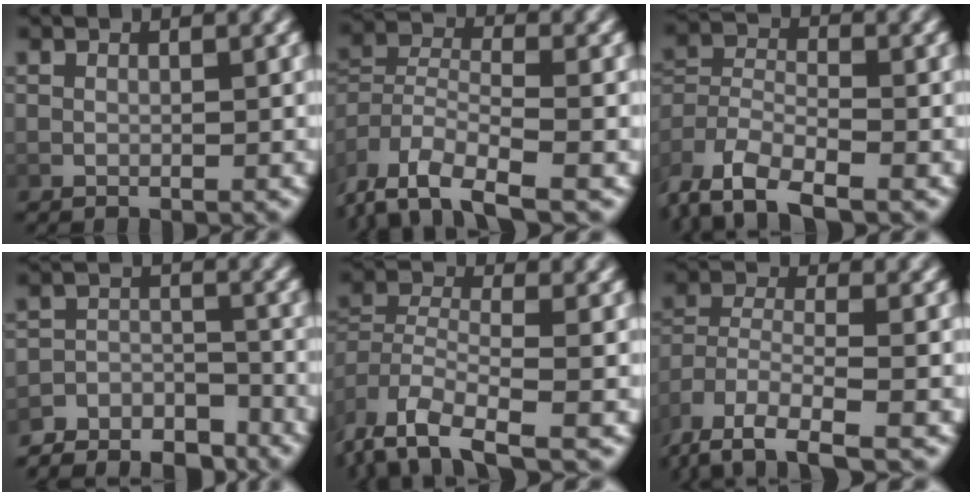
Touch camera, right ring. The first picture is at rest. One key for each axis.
{"total": 6.9, "fx": -2.6, "fy": 4.5, "fz": 4.5, "tx": -0.110, "ty": -0.023, "tz": -0.040}
{"total": 5.8, "fx": -1.8, "fy": 4.5, "fz": 3.3, "tx": -0.089, "ty": -0.022, "tz": -0.031}
{"total": 6.1, "fx": -5.4, "fy": 2.3, "fz": 1.7, "tx": -0.010, "ty": -0.013, "tz": -0.093}
{"total": 5.7, "fx": -2.2, "fy": 3.3, "fz": 4.1, "tx": -0.107, "ty": -0.026, "tz": -0.027}
{"total": 6.9, "fx": -3.1, "fy": 4.0, "fz": 4.7, "tx": -0.116, "ty": -0.039, "tz": -0.030}